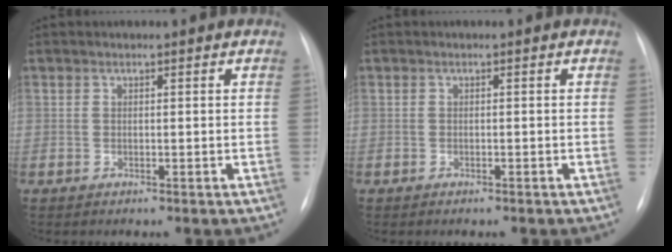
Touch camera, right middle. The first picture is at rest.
{"total": 0.7, "force": [-0.6, 0.2, 0.3], "torque": [-0.011, -0.002, -0.008]}